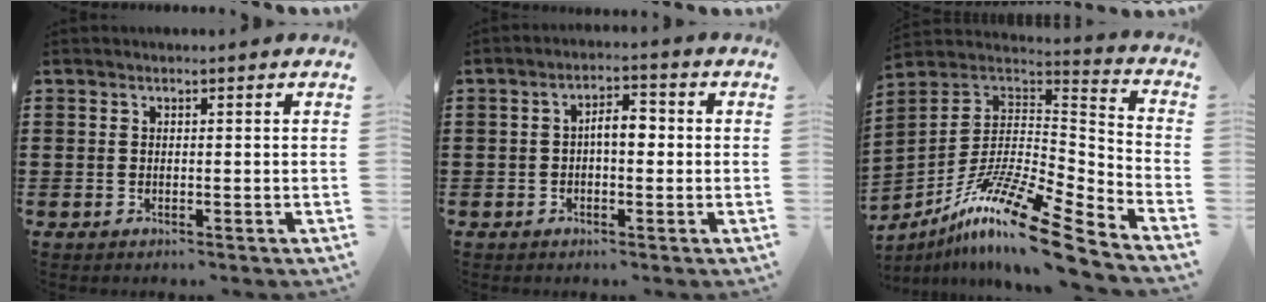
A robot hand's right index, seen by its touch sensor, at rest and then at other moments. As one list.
[{"total": 4.1, "force": [-0.2, 1.6, 3.7], "torque": [-0.069, 0.010, -0.007]}, {"total": 16.7, "force": [-11.6, 2.0, 11.8], "torque": [-0.226, 0.025, -0.214]}]